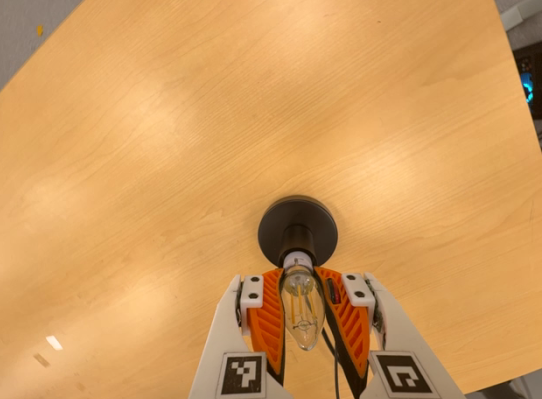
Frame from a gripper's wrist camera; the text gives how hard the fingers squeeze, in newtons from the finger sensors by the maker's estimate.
{"total": 23.1, "left": 25.7, "right": 20.5}